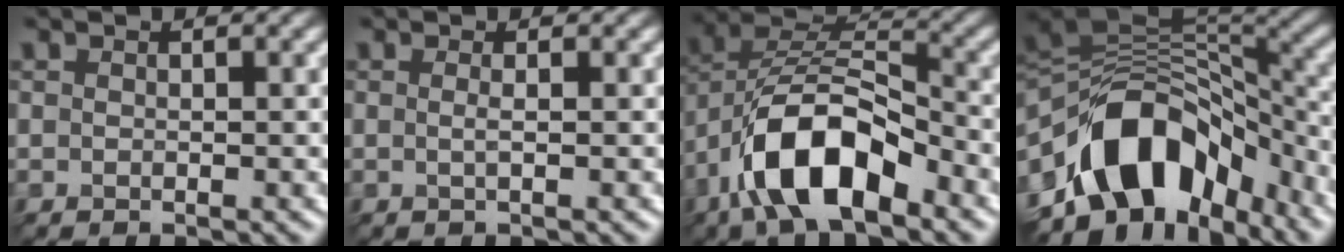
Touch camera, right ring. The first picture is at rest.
{"total": 0.7, "force": [-0.3, -0.7, -0.1], "torque": [-0.022, -0.007, 0.003]}
{"total": 8.9, "force": [-5.8, 3.4, 5.8], "torque": [-0.133, 0.015, -0.086]}
{"total": 10.5, "force": [-5.8, 6.4, 6.0], "torque": [-0.125, 0.021, -0.083]}